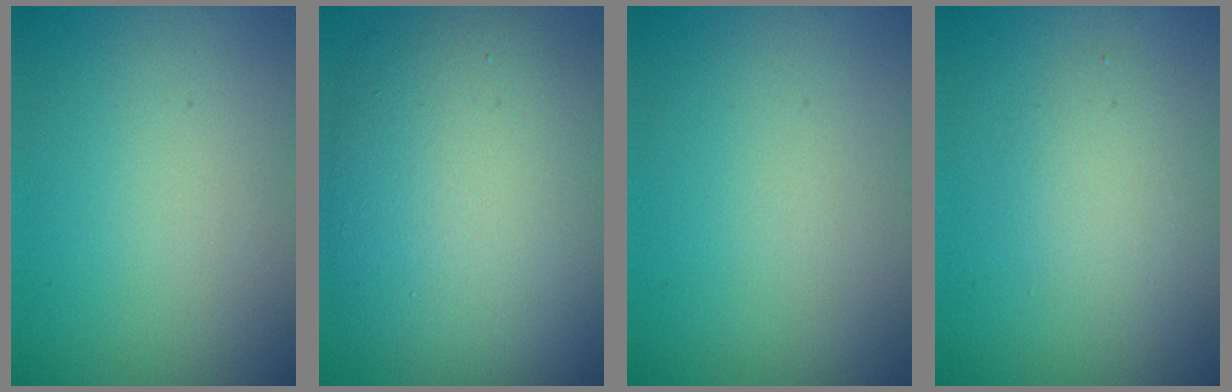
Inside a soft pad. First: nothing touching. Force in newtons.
{"total": 13.1, "press": 13.1, "slide": 0.6}
{"total": 0.0}
{"total": 2.4, "press": 2.4, "slide": 0.0}